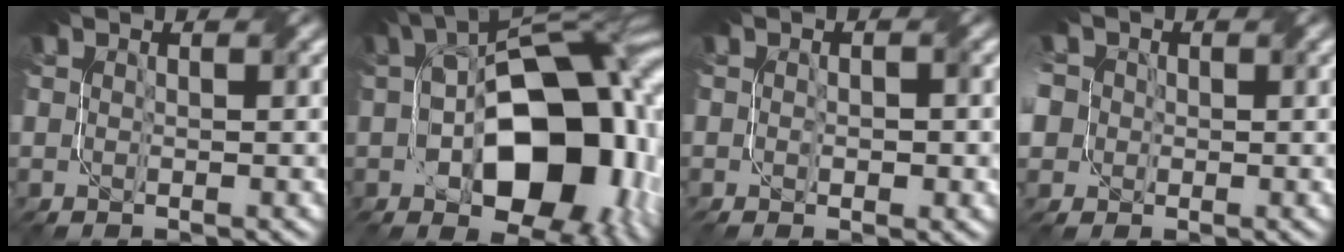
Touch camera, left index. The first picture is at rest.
{"total": 17.7, "force": [-0.8, 10.4, 14.3], "torque": [-0.187, 0.007, -0.011]}
{"total": 2.2, "force": [-0.5, 1.0, 1.9], "torque": [-0.026, 0.000, 0.001]}
{"total": 7.0, "force": [0.3, 6.3, 2.9], "torque": [-0.071, 0.031, -0.036]}